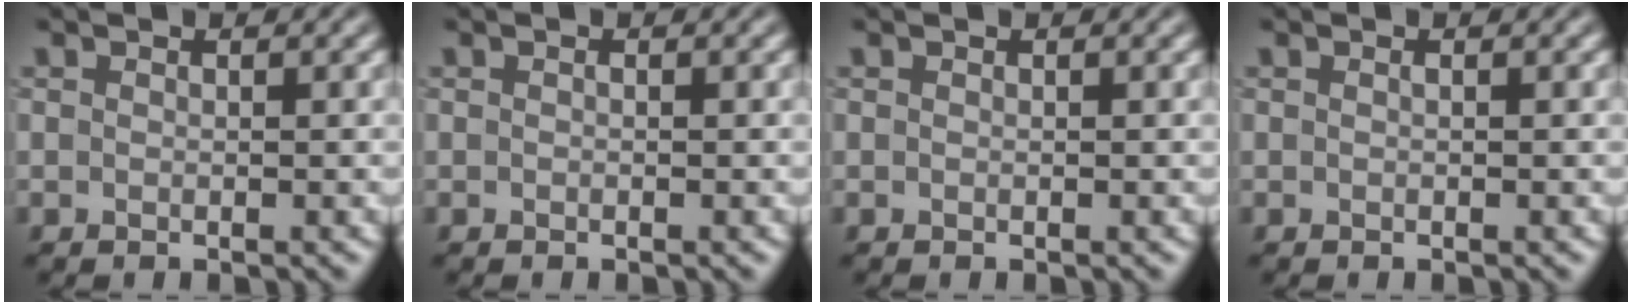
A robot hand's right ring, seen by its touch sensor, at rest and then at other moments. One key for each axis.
{"total": 0.0}
{"total": 0.0}
{"total": 0.0}